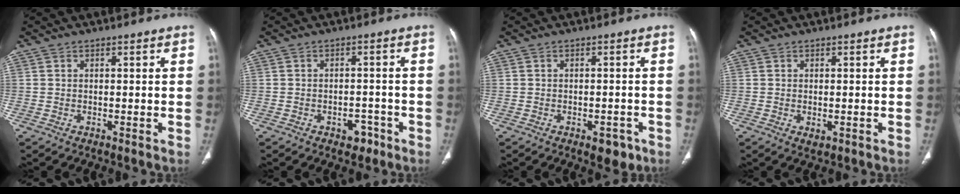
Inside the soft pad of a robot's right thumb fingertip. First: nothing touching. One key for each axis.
{"total": 3.5, "fx": -2.2, "fy": 2.3, "fz": 1.6, "tx": -0.002, "ty": 0.017, "tz": -0.025}
{"total": 3.8, "fx": -2.1, "fy": 2.1, "fz": 2.5, "tx": -0.012, "ty": 0.009, "tz": -0.022}
{"total": 1.5, "fx": -0.4, "fy": 0.8, "fz": 1.2, "tx": -0.018, "ty": -0.005, "tz": -0.003}